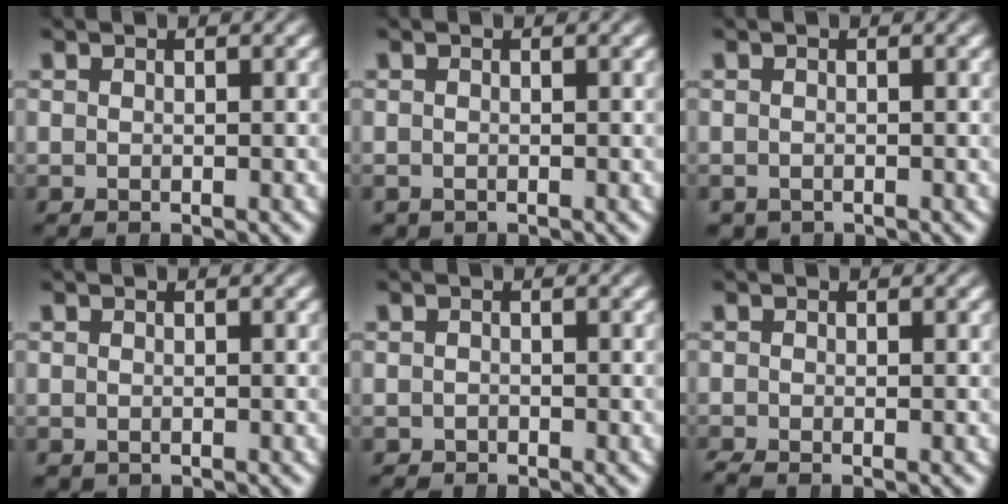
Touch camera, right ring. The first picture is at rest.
{"total": 0.5, "force": [-0.5, 0.2, -0.1], "torque": [-0.004, -0.009, -0.005]}
{"total": 1.1, "force": [-0.9, 0.5, -0.1], "torque": [-0.006, -0.013, -0.011]}
{"total": 0.6, "force": [-0.5, 0.3, 0.0], "torque": [-0.007, -0.009, -0.006]}
{"total": 0.9, "force": [-0.8, 0.0, -0.4], "torque": [0.007, -0.009, -0.011]}
{"total": 1.4, "force": [-1.2, 0.7, 0.5], "torque": [-0.008, -0.003, -0.020]}